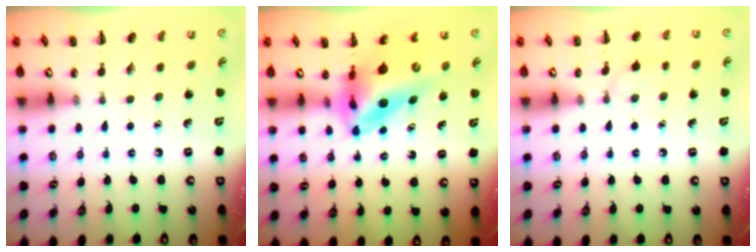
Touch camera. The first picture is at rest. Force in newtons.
{"total": 11.4, "press": 10.9, "slide": 3.3}
{"total": 5.9, "press": 5.6, "slide": 2.0}